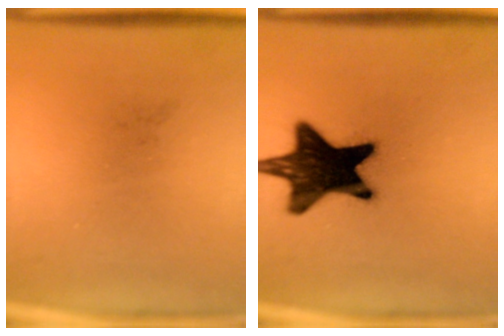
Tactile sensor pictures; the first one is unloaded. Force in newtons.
{"total": 19.0}